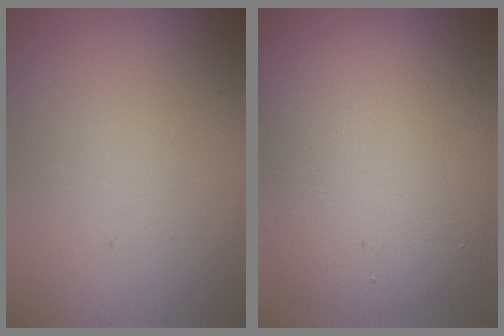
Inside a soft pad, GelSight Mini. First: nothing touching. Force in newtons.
{"total": 9.4, "press": 9.4, "slide": 0.6}